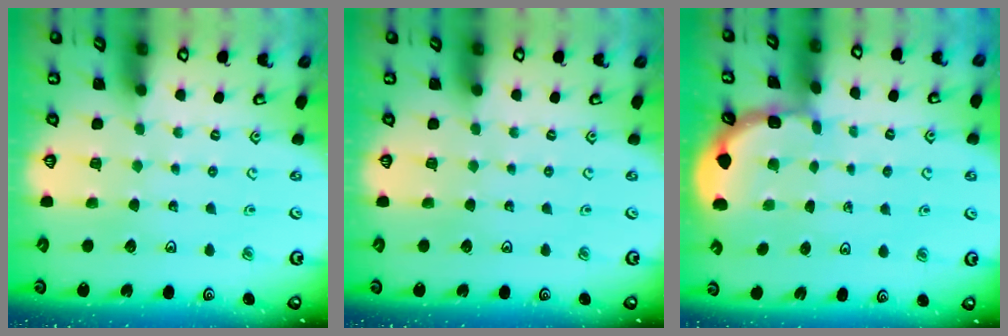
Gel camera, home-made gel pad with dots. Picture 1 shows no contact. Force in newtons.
{"total": 0.0}
{"total": 1.9, "press": 1.9, "slide": 0.2}